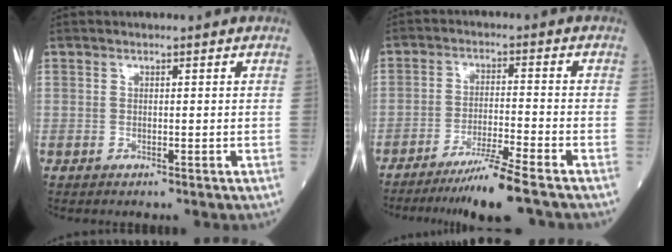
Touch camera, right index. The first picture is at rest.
{"total": 7.6, "force": [-6.0, -1.4, 4.5], "torque": [-0.078, -0.028, -0.111]}